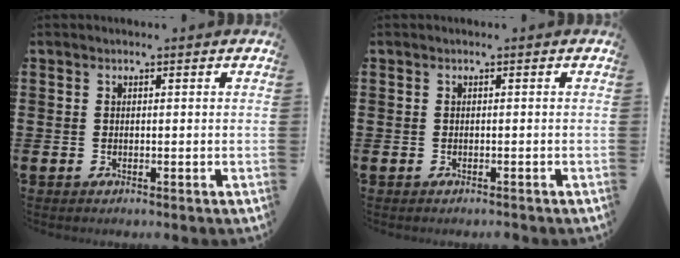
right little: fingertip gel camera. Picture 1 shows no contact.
{"total": 0.0}